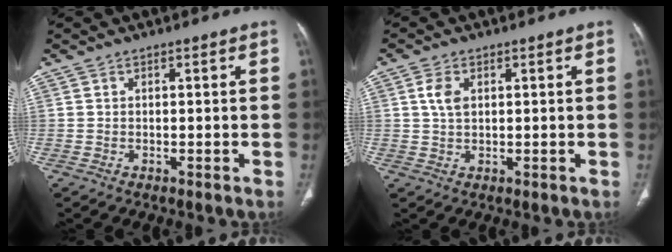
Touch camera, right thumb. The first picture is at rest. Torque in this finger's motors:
{"motor_torque": [0.92, 0.67, 0.21, -0.62, 0.13]}